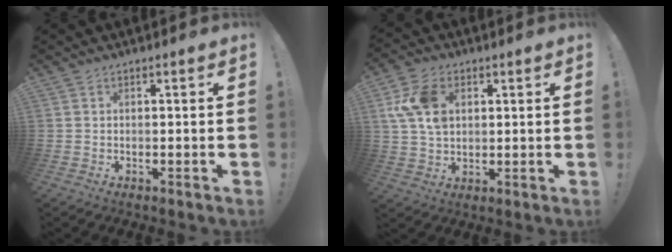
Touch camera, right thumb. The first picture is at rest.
{"total": 12.0, "force": [3.5, 8.5, 7.6], "torque": [-0.137, 0.002, 0.068]}